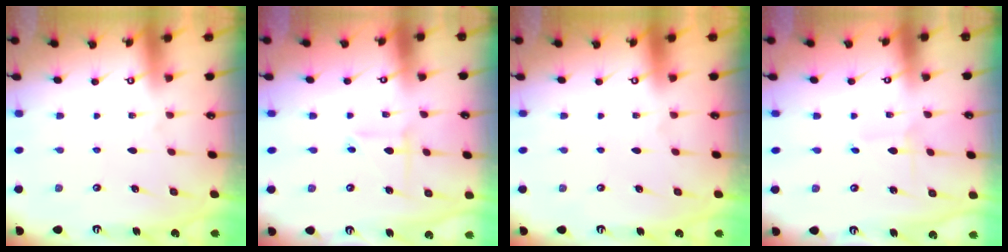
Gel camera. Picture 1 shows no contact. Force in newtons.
{"total": 3.2, "press": 3.1, "slide": 0.5}
{"total": 0.0}
{"total": 1.7, "press": 1.7, "slide": 0.1}